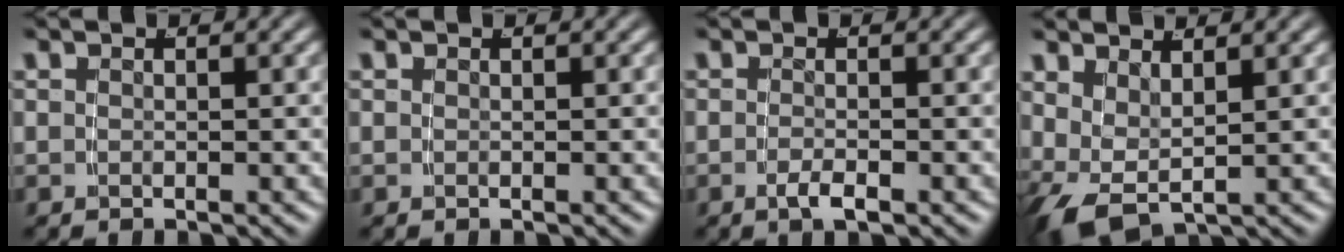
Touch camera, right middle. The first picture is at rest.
{"total": 0.0}
{"total": 1.6, "force": [-1.2, -0.2, 1.0], "torque": [-0.022, -0.003, -0.020]}
{"total": 5.9, "force": [-1.1, 4.7, 3.4], "torque": [-0.105, -0.033, -0.006]}